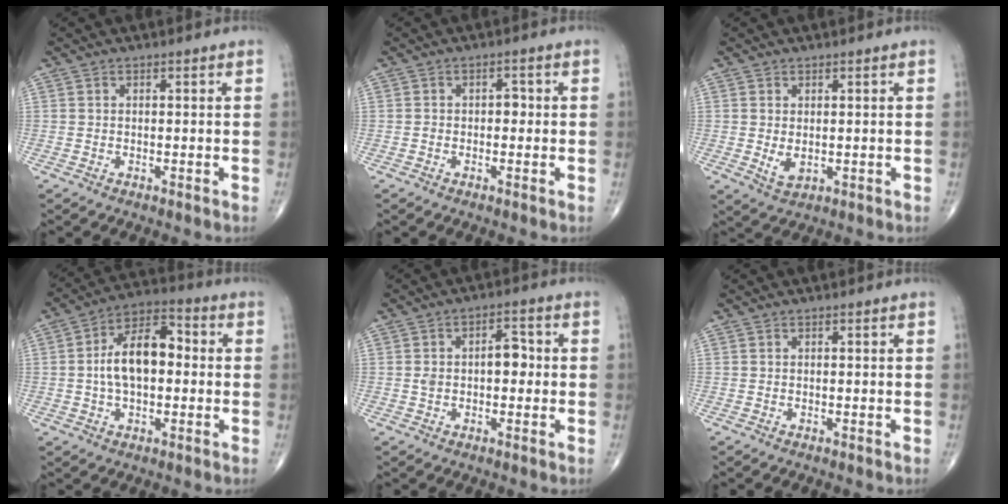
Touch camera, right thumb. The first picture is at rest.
{"total": 1.8, "force": [-0.2, 1.3, 1.3], "torque": [-0.006, 0.008, -0.008]}
{"total": 3.0, "force": [0.0, 1.8, 2.3], "torque": [-0.037, -0.007, 0.008]}
{"total": 12.7, "force": [0.2, 7.2, 10.4], "torque": [-0.171, 0.031, -0.006]}
{"total": 5.9, "force": [0.1, 3.5, 4.7], "torque": [-0.067, 0.021, -0.001]}
{"total": 0.0}